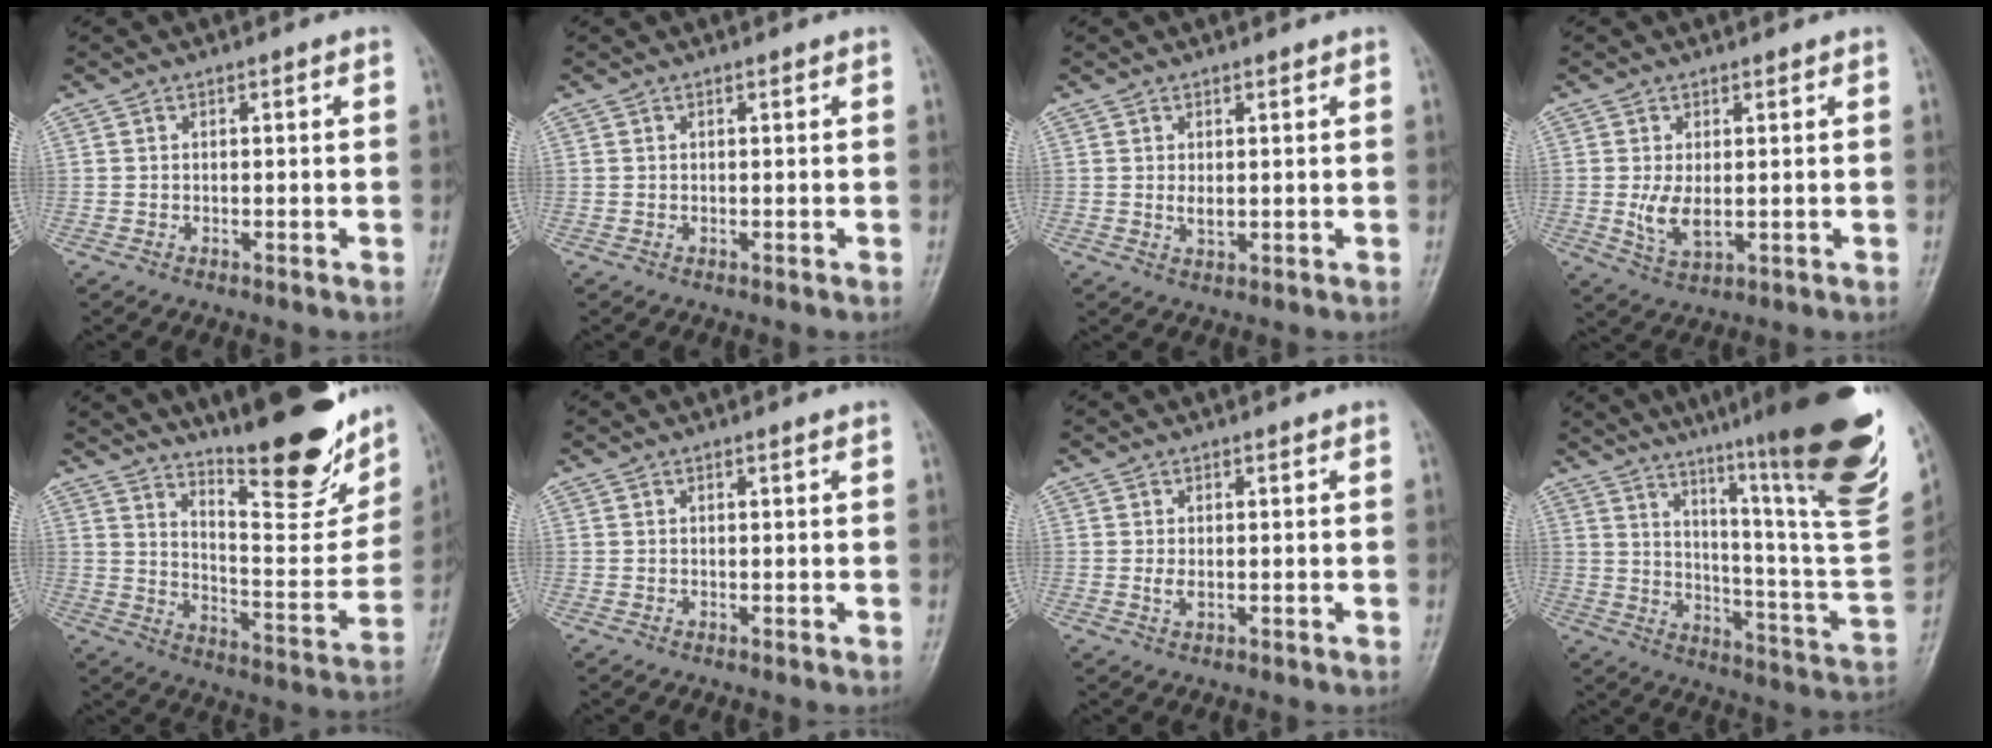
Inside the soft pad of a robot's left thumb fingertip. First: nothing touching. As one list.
[{"total": 0.0}, {"total": 1.5, "force": [0.7, 0.7, 1.1], "torque": [-0.018, -0.006, 0.014]}, {"total": 5.0, "force": [0.3, 2.6, 4.2], "torque": [-0.078, -0.014, 0.015]}, {"total": 23.1, "force": [17.2, 6.2, 14.1], "torque": [-0.166, -0.110, 0.255]}, {"total": 0.6, "force": [0.5, -0.1, 0.3], "torque": [-0.010, -0.003, 0.009]}, {"total": 1.6, "force": [0.5, 0.8, 1.4], "torque": [-0.025, -0.005, 0.011]}, {"total": 32.3, "force": [20.8, 3.2, 24.5], "torque": [-0.291, -0.108, 0.296]}]